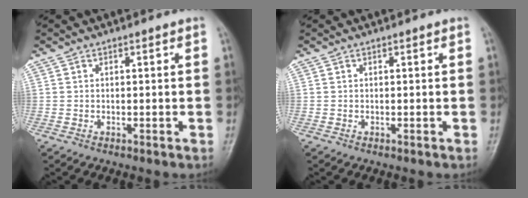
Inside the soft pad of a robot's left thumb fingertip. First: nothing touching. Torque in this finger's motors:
{"motor_torque": [0.01, 0.01, 0.02, -0.04, 0.00]}